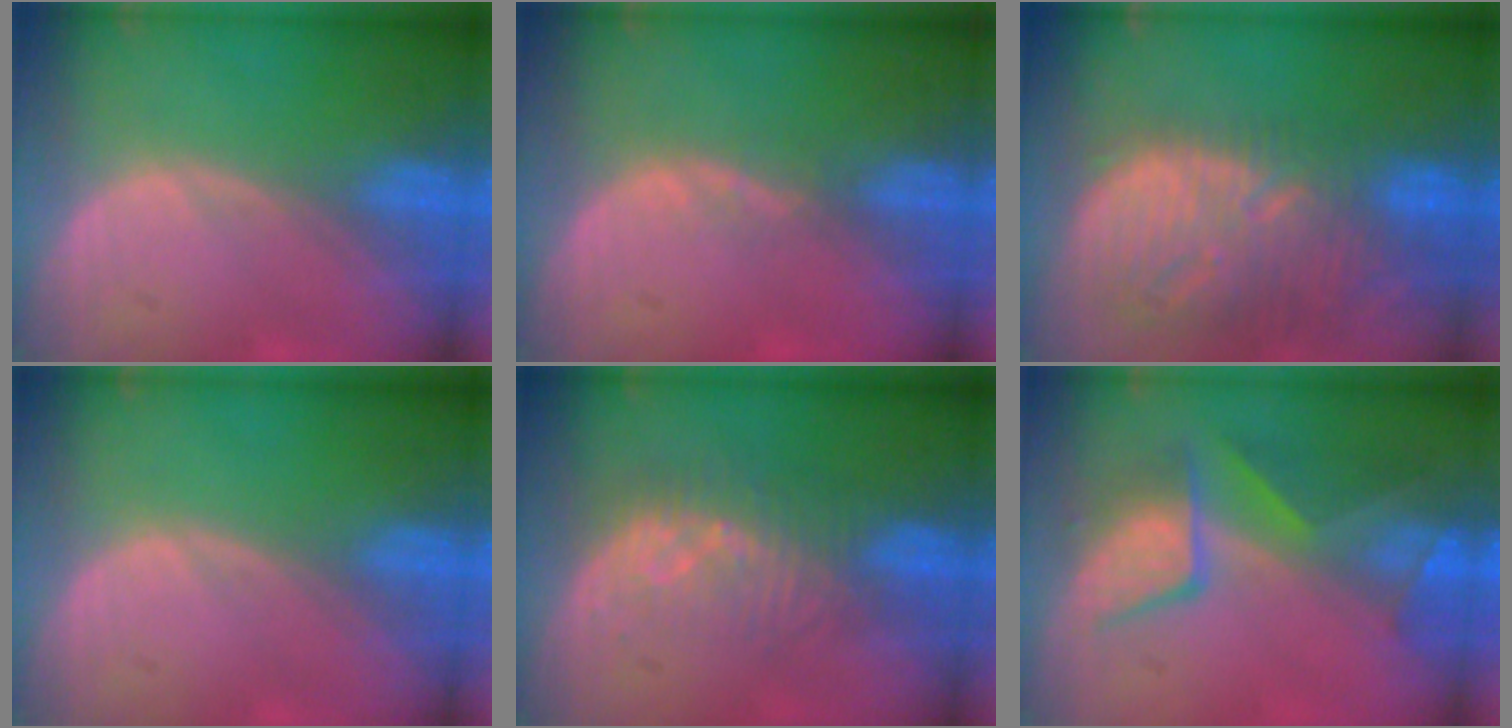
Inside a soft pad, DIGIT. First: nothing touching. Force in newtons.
{"total": 1.5, "press": 1.2, "slide": 0.8}
{"total": 13.4, "press": 11.5, "slide": 7.0}
{"total": 0.0}
{"total": 8.2, "press": 7.3, "slide": 3.8}
{"total": 9.8, "press": 8.5, "slide": 5.0}